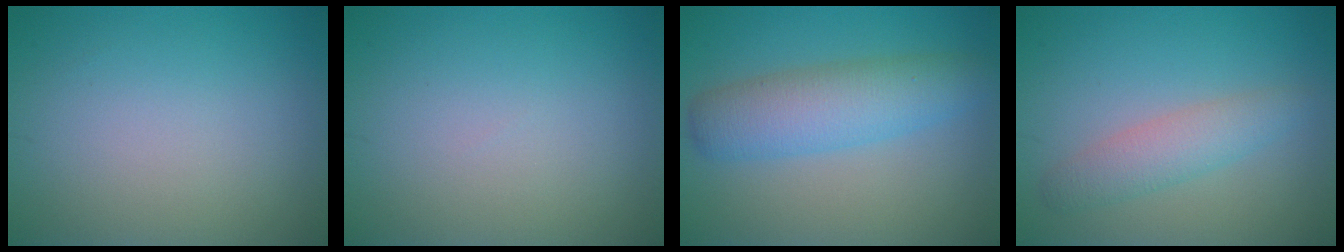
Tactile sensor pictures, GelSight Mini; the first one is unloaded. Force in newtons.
{"total": 0.0}
{"total": 5.3, "press": 5.3, "slide": 0.0}
{"total": 2.8, "press": 2.8, "slide": 0.0}